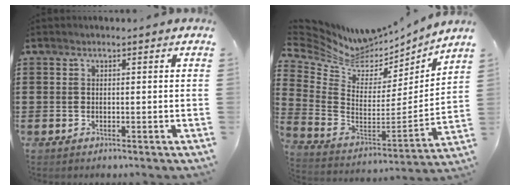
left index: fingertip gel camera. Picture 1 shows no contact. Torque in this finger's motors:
{"motor_torque": [-0.05, -0.30, 0.01, -0.02]}